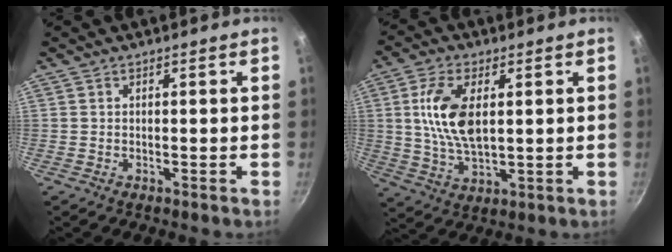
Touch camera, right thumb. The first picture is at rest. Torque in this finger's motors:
{"motor_torque": [0.42, 0.50, 1.22, 0.34, 0.40]}